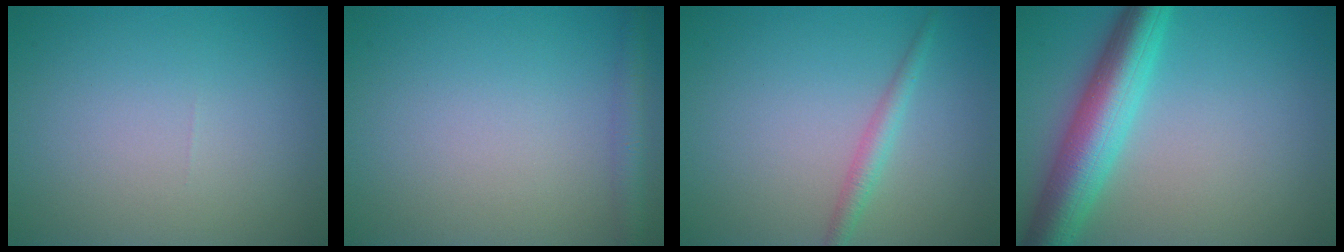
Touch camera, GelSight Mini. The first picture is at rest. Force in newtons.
{"total": 2.1, "press": 2.1, "slide": 0.1}
{"total": 1.7, "press": 1.7, "slide": 0.0}
{"total": 7.1, "press": 7.0, "slide": 0.2}